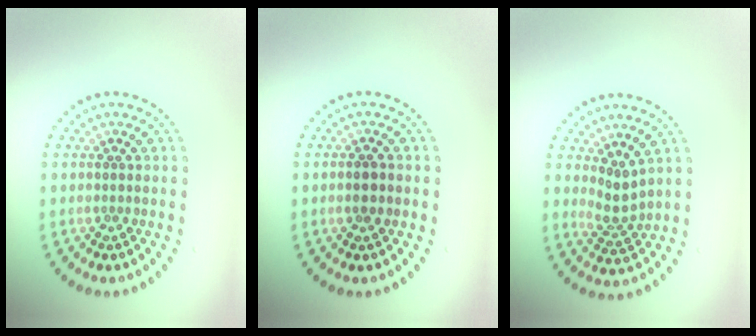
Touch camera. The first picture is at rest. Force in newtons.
{"total": 1.6, "press": 1.6, "slide": 0.3}
{"total": 2.3, "press": 1.6, "slide": 1.7}